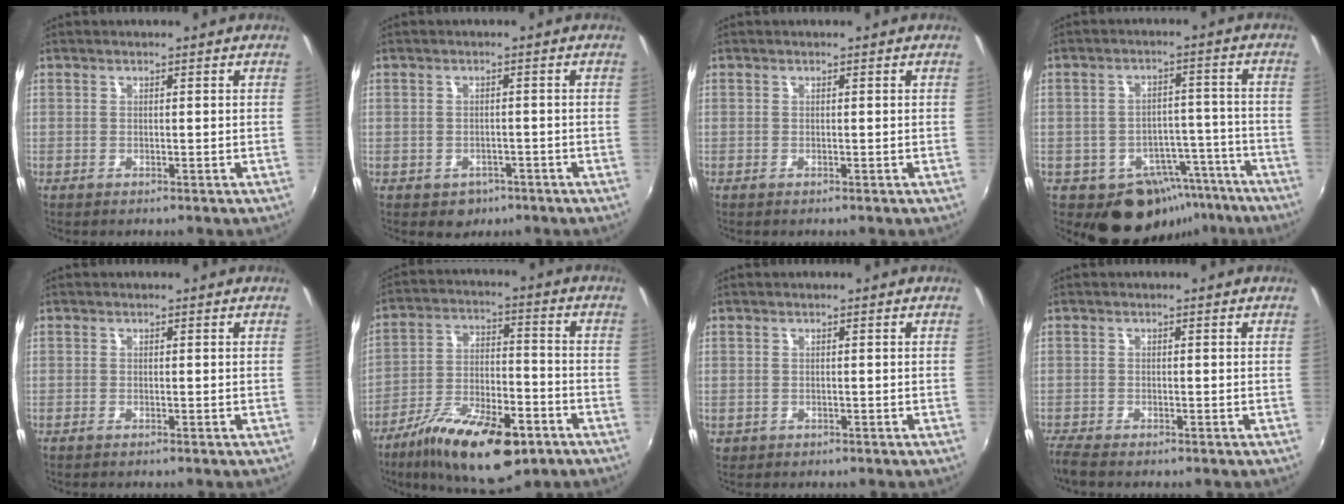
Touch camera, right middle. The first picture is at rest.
{"total": 3.4, "force": [-1.6, 2.9, 0.7], "torque": [-0.024, 0.002, -0.016]}
{"total": 0.0}
{"total": 11.8, "force": [-8.1, 7.9, 3.4], "torque": [-0.048, 0.032, -0.084]}
{"total": 0.6, "force": [-0.5, -0.1, 0.4], "torque": [-0.006, -0.002, -0.012]}
{"total": 18.8, "force": [-11.5, 6.8, 13.2], "torque": [-0.239, -0.030, -0.187]}
{"total": 1.2, "force": [-0.4, 1.1, 0.4], "torque": [-0.009, -0.003, -0.004]}
{"total": 3.1, "force": [-2.7, 0.4, 1.3], "torque": [-0.035, -0.017, -0.054]}